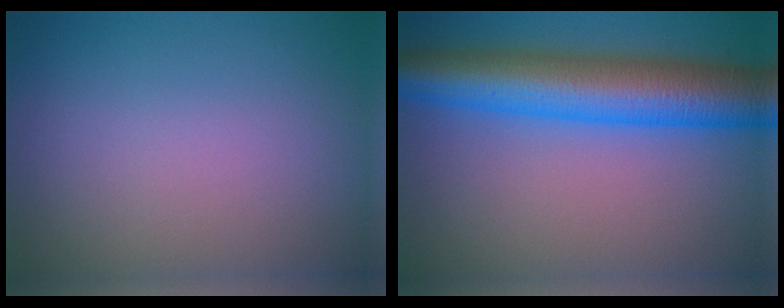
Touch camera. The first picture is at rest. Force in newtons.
{"total": 10.0, "press": 10.0, "slide": 0.1}